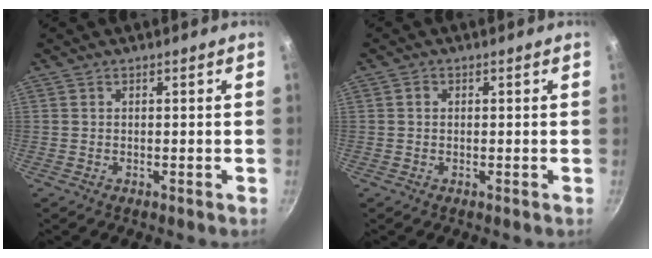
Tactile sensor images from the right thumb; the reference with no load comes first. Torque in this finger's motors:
{"motor_torque": [-0.03, 0.34, 0.25, -0.17, -0.03]}